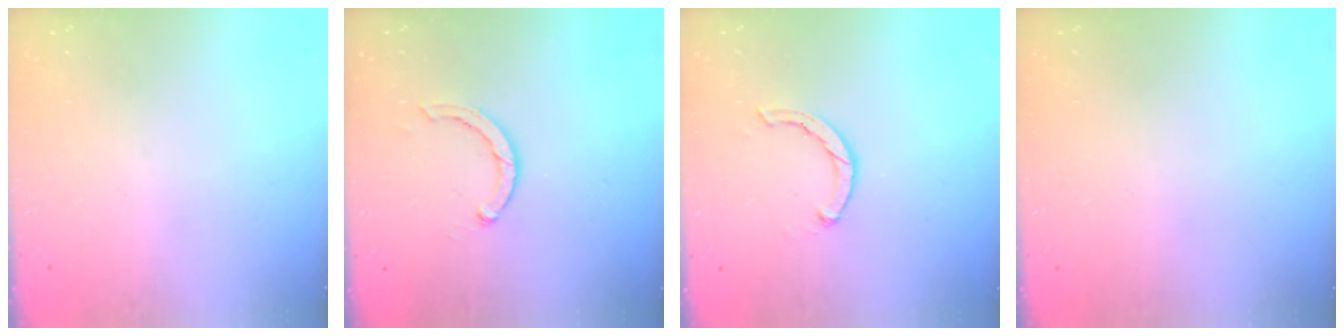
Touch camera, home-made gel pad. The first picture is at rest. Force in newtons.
{"total": 2.6, "press": 2.5, "slide": 0.4}
{"total": 3.1, "press": 3.0, "slide": 0.6}
{"total": 2.6, "press": 2.6, "slide": 0.2}